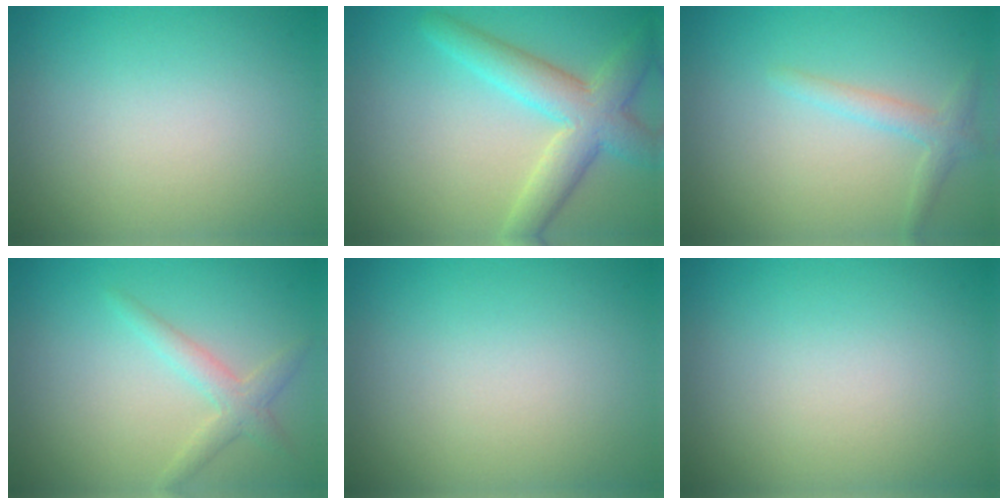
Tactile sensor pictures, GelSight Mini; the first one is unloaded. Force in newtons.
{"total": 5.5, "press": 5.5, "slide": 0.4}
{"total": 1.8, "press": 1.8, "slide": 0.1}
{"total": 2.2, "press": 2.2, "slide": 0.1}
{"total": 0.0}
{"total": 0.0}